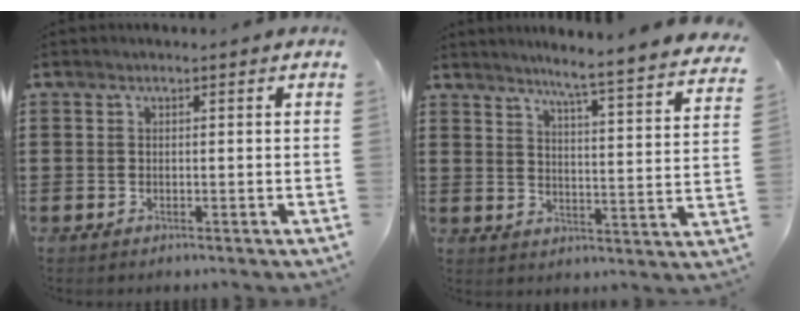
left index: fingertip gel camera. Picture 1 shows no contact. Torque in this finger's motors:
{"motor_torque": [1.26, -0.88, 0.25, 0.04]}